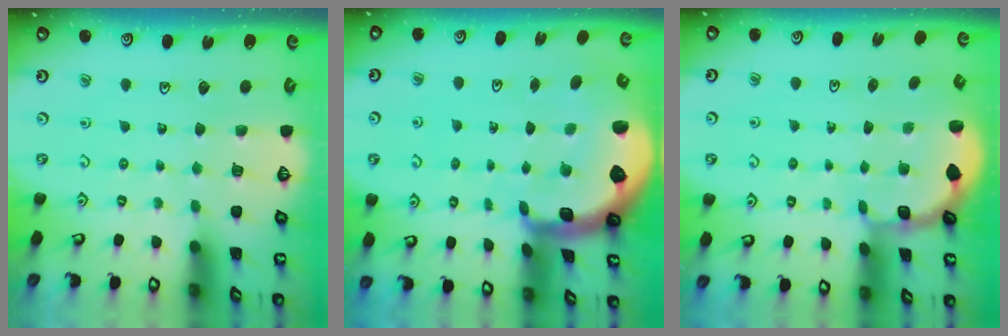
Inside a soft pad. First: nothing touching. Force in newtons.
{"total": 4.8, "press": 4.2, "slide": 2.5}
{"total": 1.8, "press": 1.6, "slide": 0.7}